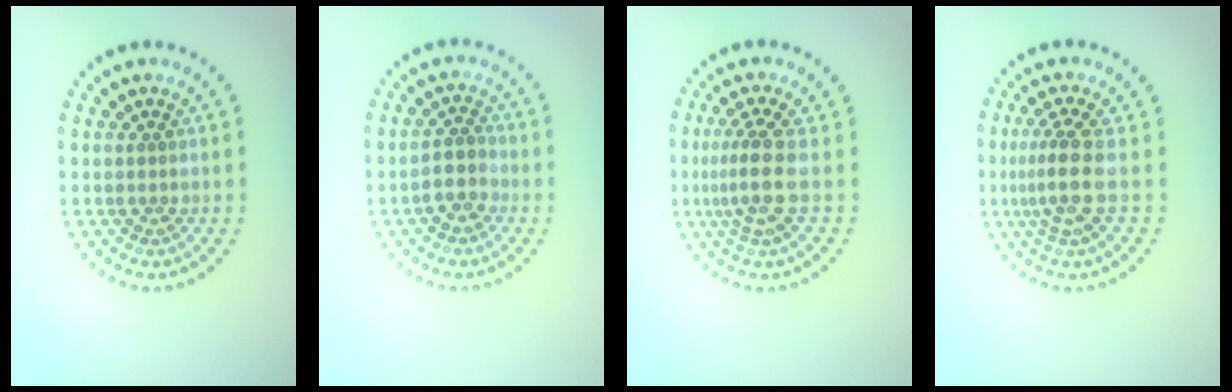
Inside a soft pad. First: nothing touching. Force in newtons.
{"total": 2.4, "press": 2.1, "slide": 1.1}
{"total": 3.2, "press": 2.4, "slide": 2.2}
{"total": 3.2, "press": 2.4, "slide": 2.2}